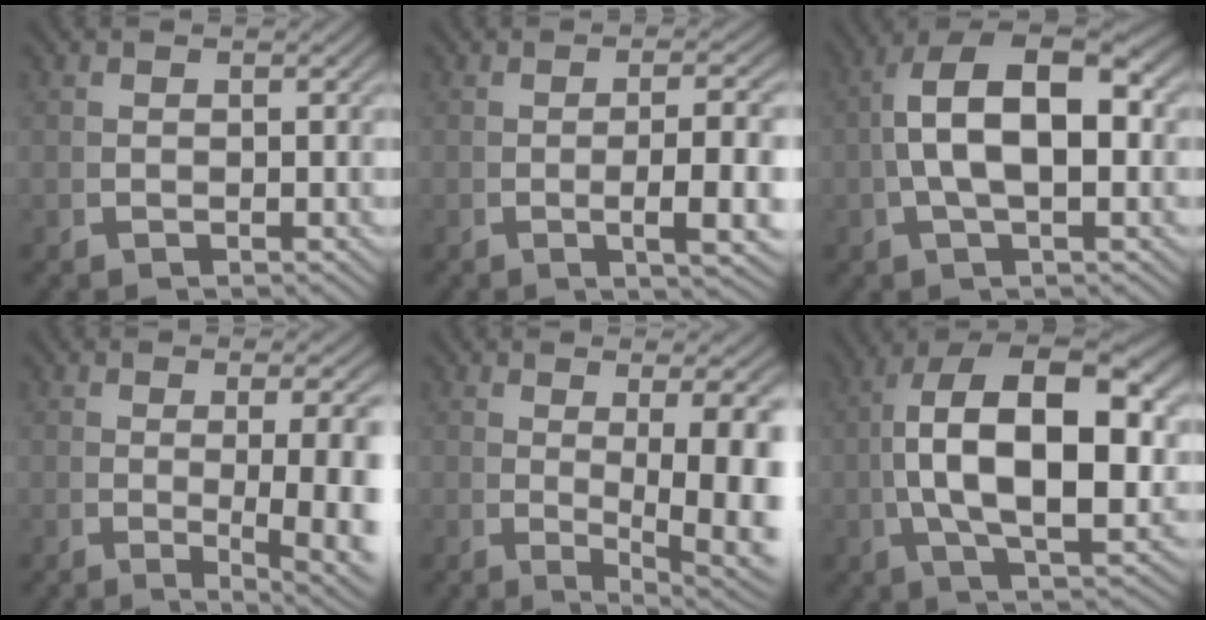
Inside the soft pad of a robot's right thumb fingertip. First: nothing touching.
{"total": 5.1, "force": [-0.7, 1.1, 4.9], "torque": [-0.079, 0.006, -0.011]}
{"total": 10.0, "force": [1.0, 5.4, 8.4], "torque": [-0.153, -0.012, 0.021]}
{"total": 6.6, "force": [-1.0, 2.2, 6.1], "torque": [-0.089, -0.015, -0.006]}
{"total": 8.2, "force": [-0.3, 3.3, 7.5], "torque": [-0.114, -0.027, 0.015]}
{"total": 14.1, "force": [0.8, 7.3, 12.0], "torque": [-0.223, -0.040, 0.031]}